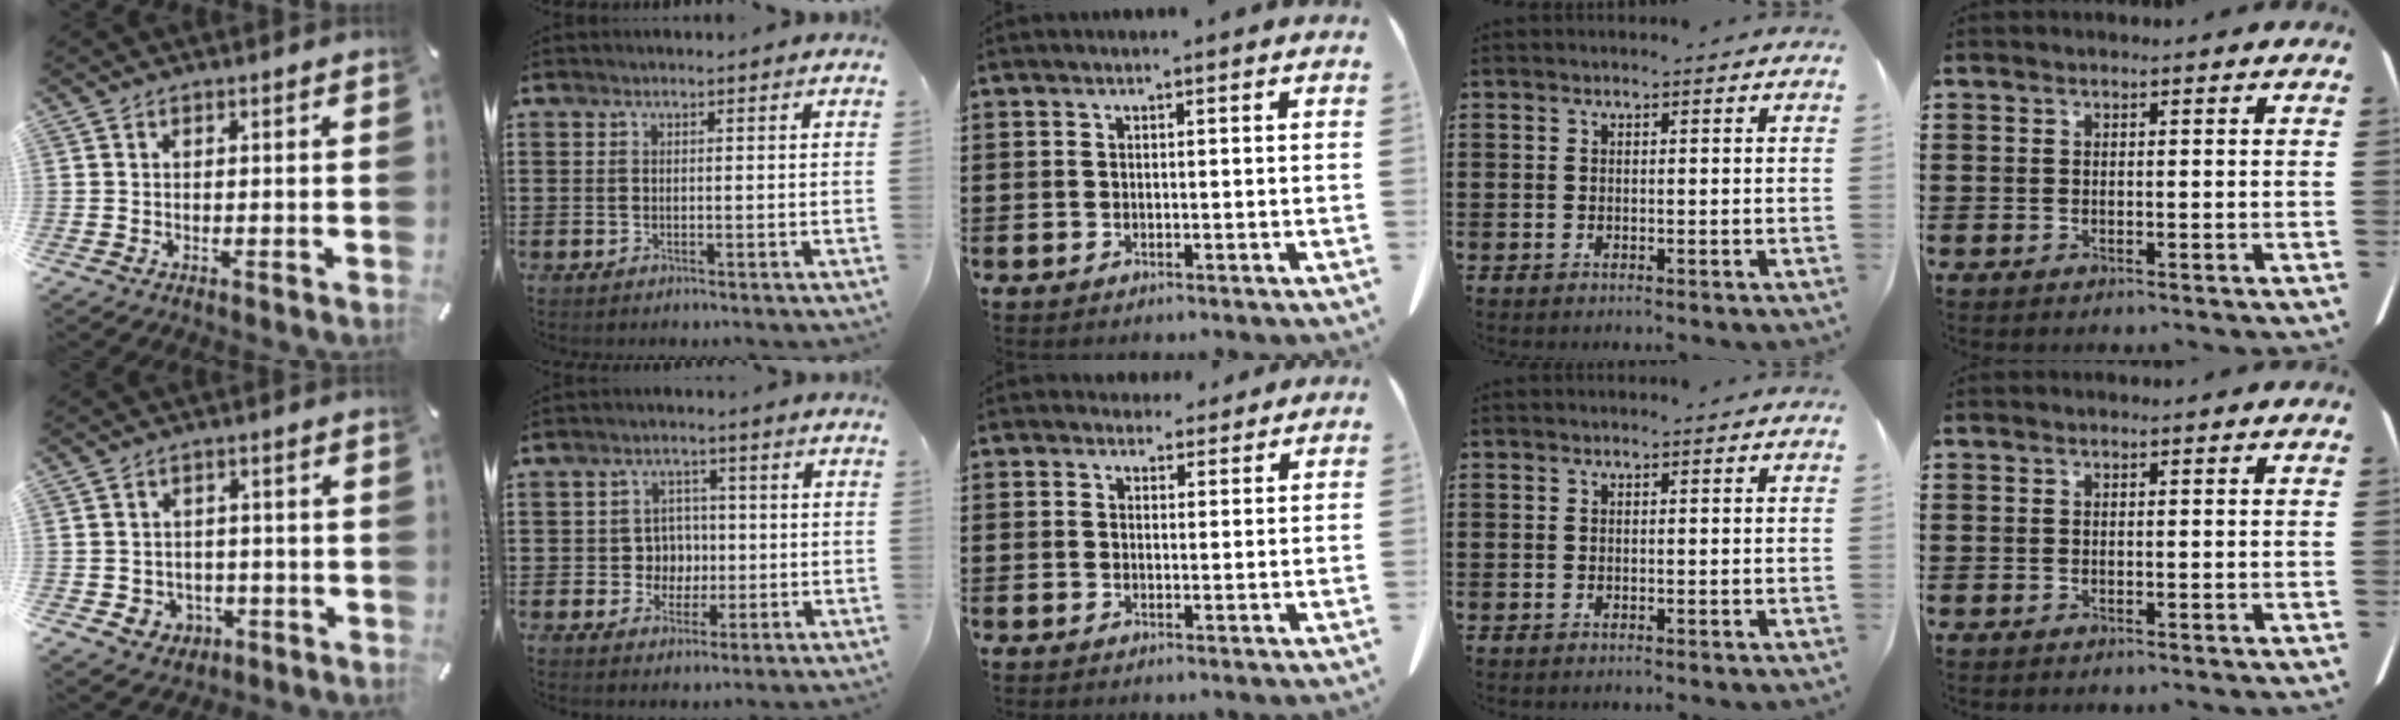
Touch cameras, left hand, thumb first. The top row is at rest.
{"thumb": {"total": 5.2, "force": [-1.1, 4.9, 1.3], "torque": [-0.012, 0.006, -0.019]}, "index": {"total": 4.5, "force": [-0.4, 4.3, 1.5], "torque": [-0.038, 0.009, -0.011]}, "middle": {"total": 3.2, "force": [2.9, 1.3, 0.5], "torque": [-0.009, -0.006, 0.054]}}